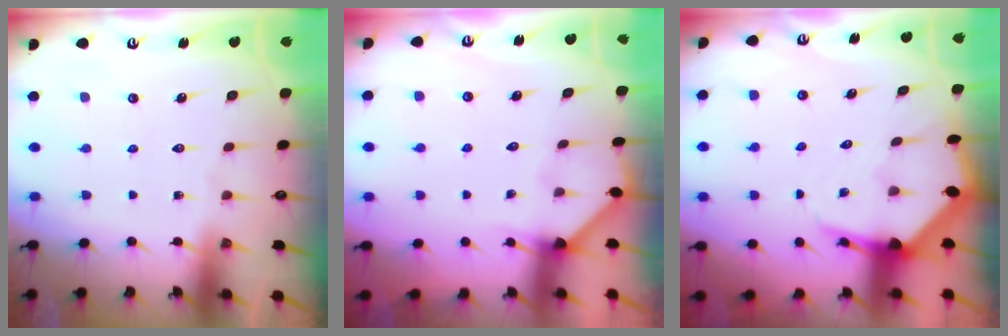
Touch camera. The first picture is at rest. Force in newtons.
{"total": 2.6, "press": 2.6, "slide": 0.2}
{"total": 5.2, "press": 5.1, "slide": 0.8}